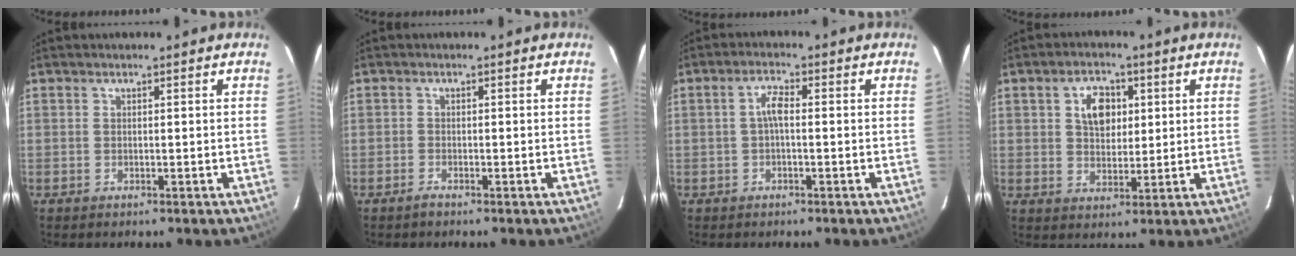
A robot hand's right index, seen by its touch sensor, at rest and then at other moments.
{"total": 1.2, "force": [-1.0, 0.3, 0.4], "torque": [-0.011, -0.002, -0.023]}
{"total": 2.7, "force": [-0.3, 0.9, 2.6], "torque": [-0.052, 0.010, -0.005]}
{"total": 6.7, "force": [1.9, 4.6, 4.4], "torque": [-0.070, 0.016, 0.037]}